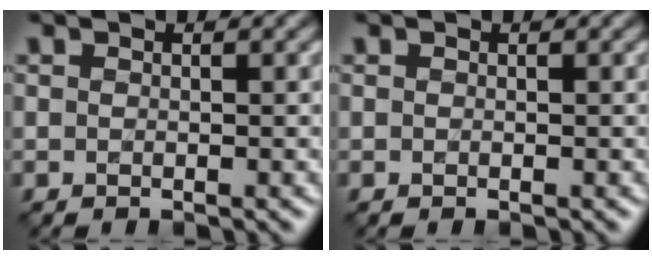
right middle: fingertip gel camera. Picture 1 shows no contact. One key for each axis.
{"total": 0.0}